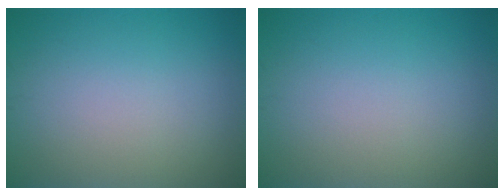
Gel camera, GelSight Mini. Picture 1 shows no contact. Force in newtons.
{"total": 0.0}